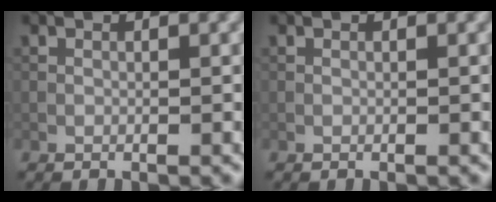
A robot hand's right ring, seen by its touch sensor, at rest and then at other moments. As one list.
[{"total": 0.0}]